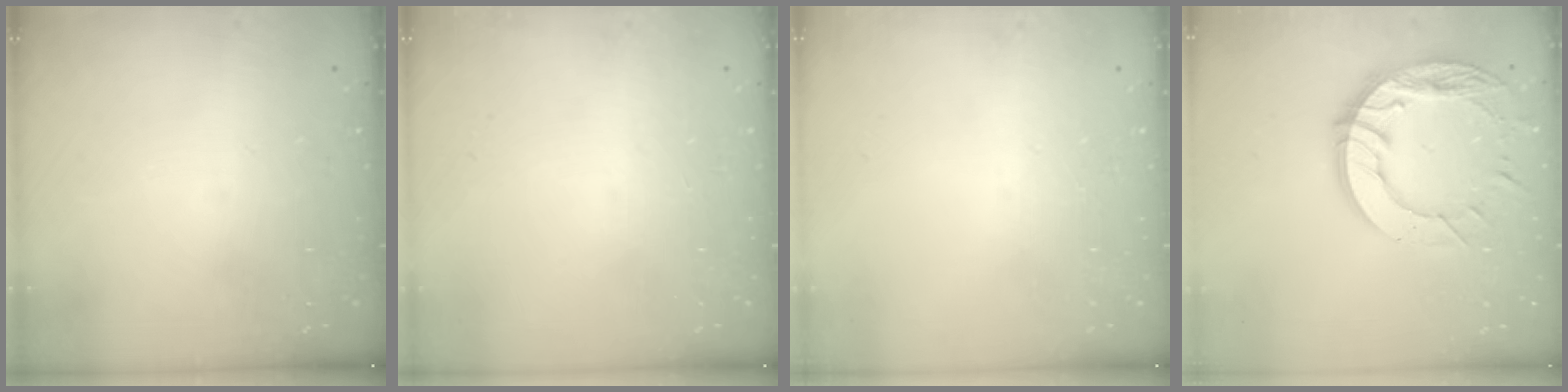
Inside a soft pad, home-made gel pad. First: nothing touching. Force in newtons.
{"total": 0.0}
{"total": 0.0}
{"total": 15.9, "press": 15.8, "slide": 1.5}